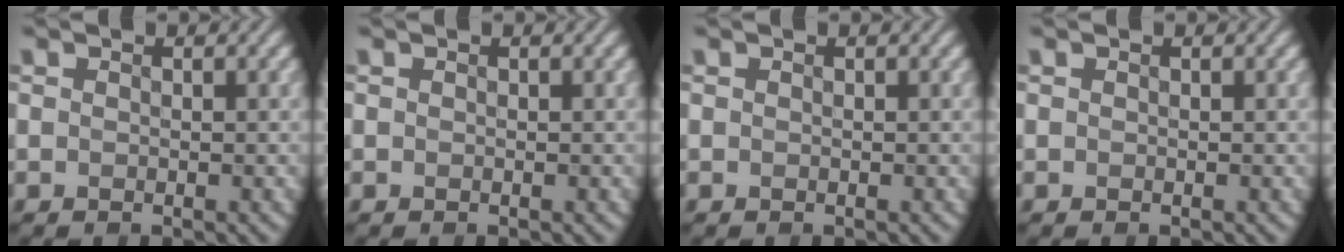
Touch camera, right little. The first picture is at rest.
{"total": 0.0}
{"total": 0.0}
{"total": 0.0}